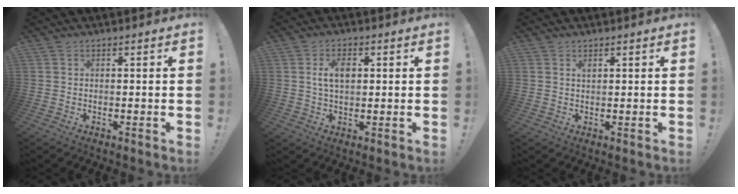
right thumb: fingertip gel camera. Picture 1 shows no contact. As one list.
[{"total": 5.9, "force": [1.3, 3.7, 4.5], "torque": [-0.070, 0.003, 0.020]}, {"total": 1.0, "force": [0.7, 0.4, 0.6], "torque": [0.003, -0.006, 0.010]}]